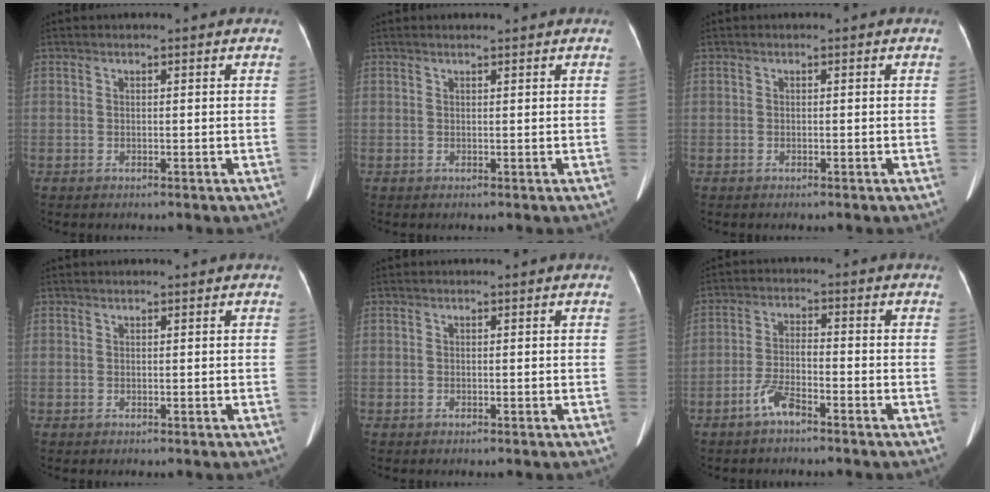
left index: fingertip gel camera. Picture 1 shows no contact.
{"total": 1.6, "force": [1.5, 0.1, 0.6], "torque": [-0.011, 0.011, 0.023]}
{"total": 0.0}
{"total": 0.0}
{"total": 0.0}
{"total": 4.4, "force": [-3.1, 0.6, 3.0], "torque": [-0.066, -0.001, -0.061]}